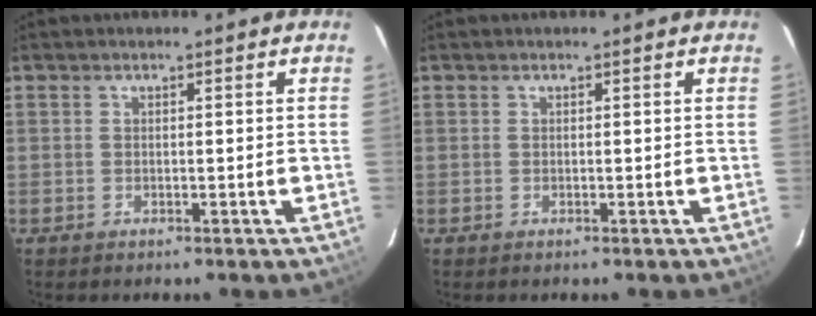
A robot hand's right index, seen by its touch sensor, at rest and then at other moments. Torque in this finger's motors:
{"motor_torque": [0.00, 0.00, 0.00, 0.00]}